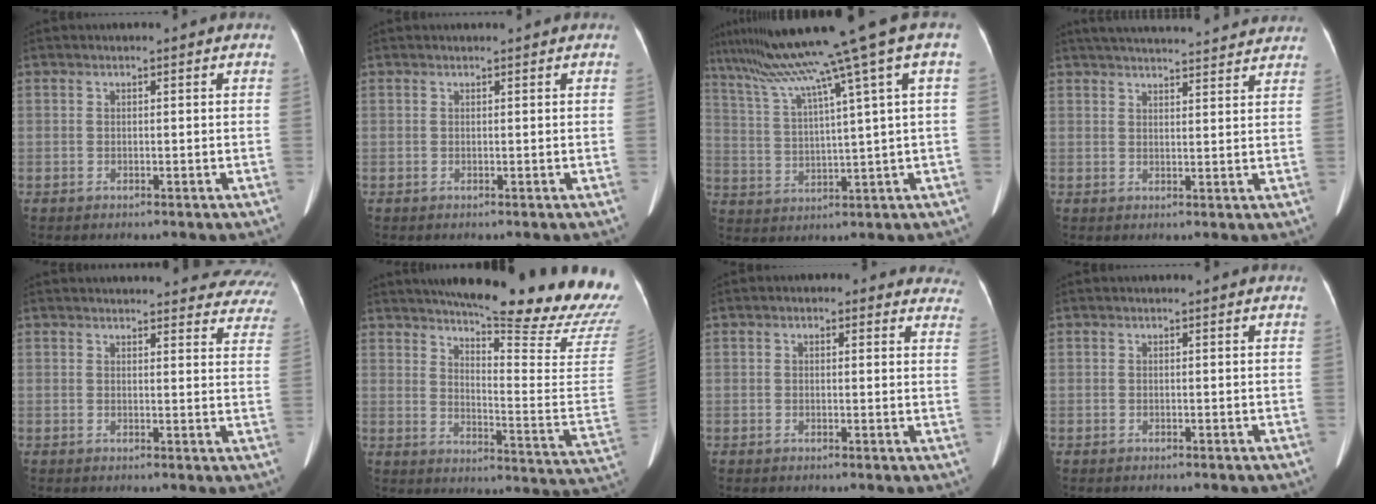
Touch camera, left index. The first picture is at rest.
{"total": 1.6, "force": [1.5, 0.1, 0.4], "torque": [-0.008, 0.014, 0.019]}
{"total": 15.8, "force": [10.6, -2.5, 11.4], "torque": [-0.186, 0.009, 0.164]}
{"total": 20.9, "force": [19.5, 2.6, 7.3], "torque": [-0.112, 0.029, 0.252]}
{"total": 24.6, "force": [23.1, 5.9, 6.1], "torque": [-0.072, -0.052, 0.246]}
{"total": 26.5, "force": [22.7, 1.0, 13.7], "torque": [-0.202, -0.098, 0.279]}
{"total": 6.4, "force": [5.0, 2.8, 2.8], "torque": [-0.008, 0.007, 0.039]}
{"total": 0.0}